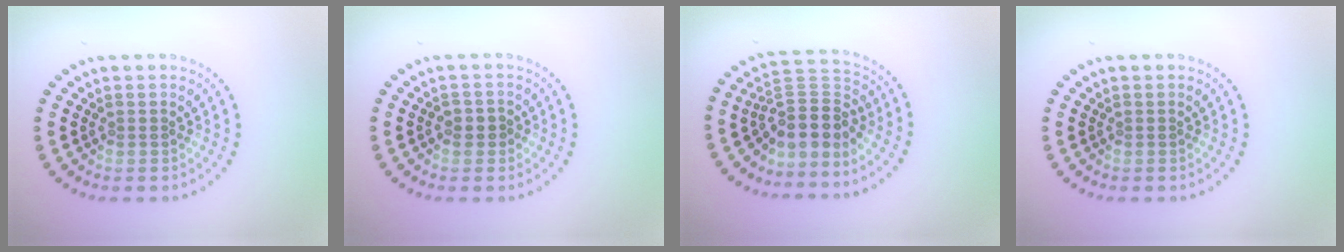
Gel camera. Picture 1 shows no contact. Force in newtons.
{"total": 1.5, "press": 1.3, "slide": 0.7}
{"total": 4.0, "press": 3.0, "slide": 2.6}
{"total": 0.0}